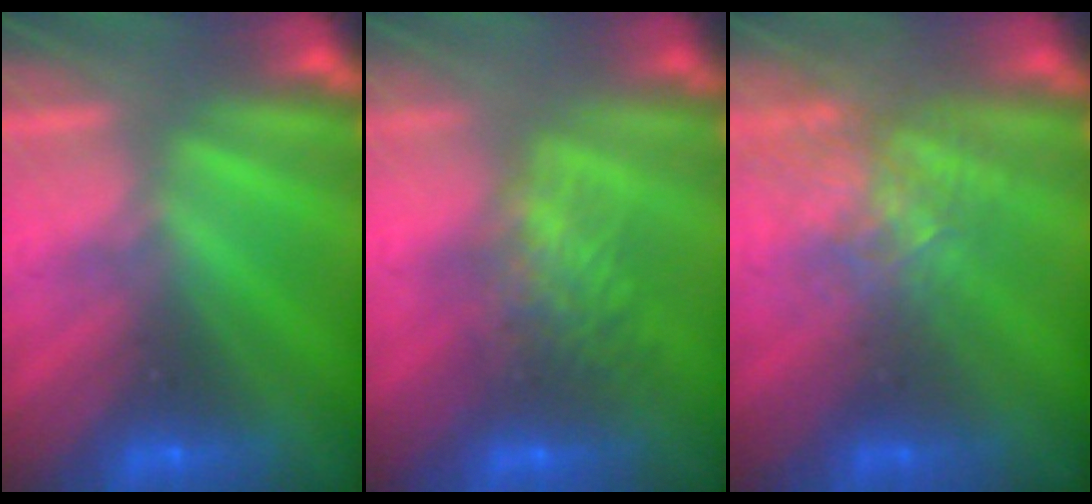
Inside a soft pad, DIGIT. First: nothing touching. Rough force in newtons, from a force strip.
{"total": 4.6}
{"total": 2.6}